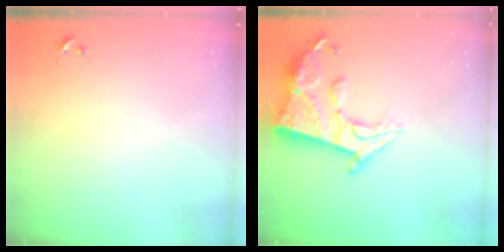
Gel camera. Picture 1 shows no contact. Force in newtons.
{"total": 15.6, "press": 15.6, "slide": 1.3}